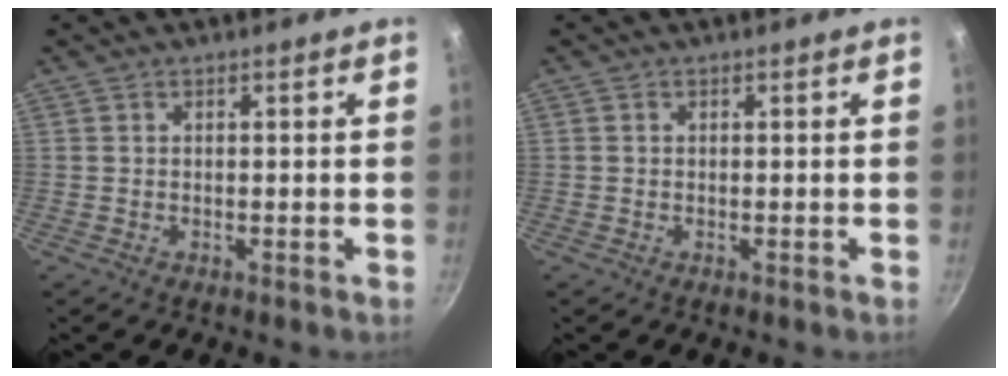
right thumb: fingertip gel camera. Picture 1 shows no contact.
{"total": 0.0}